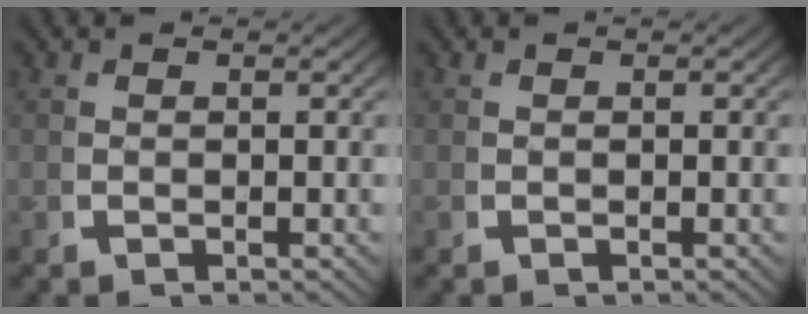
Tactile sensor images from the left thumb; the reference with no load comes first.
{"total": 0.0}